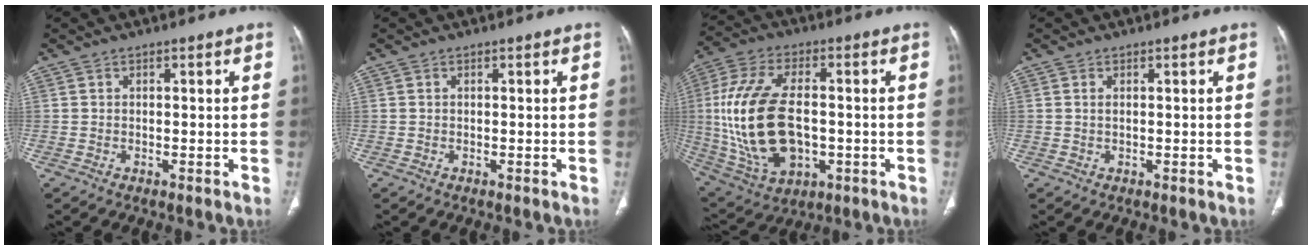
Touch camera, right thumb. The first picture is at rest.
{"total": 0.0}
{"total": 21.6, "force": [-0.9, 12.4, 17.7], "torque": [-0.365, 0.001, 0.000]}
{"total": 0.7, "force": [0.2, 0.3, 0.6], "torque": [-0.017, 0.001, 0.005]}